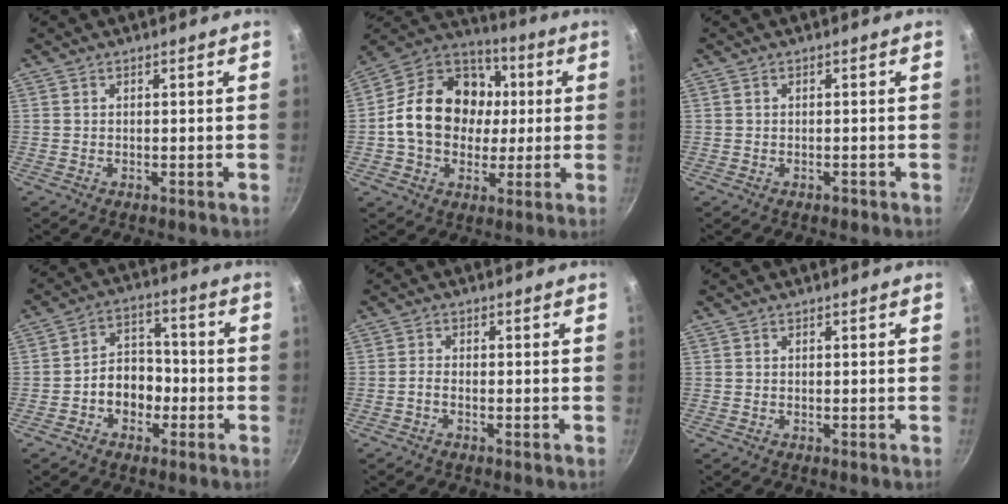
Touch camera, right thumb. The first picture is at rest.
{"total": 20.7, "force": [0.7, 16.4, 12.7], "torque": [-0.189, 0.032, 0.002]}
{"total": 1.0, "force": [-0.5, 0.7, 0.5], "torque": [-0.006, 0.006, -0.005]}
{"total": 7.8, "force": [-2.6, 6.0, 4.4], "torque": [-0.026, 0.037, -0.047]}
{"total": 1.4, "force": [-0.9, 0.4, 0.9], "torque": [-0.025, 0.010, -0.025]}
{"total": 0.0}